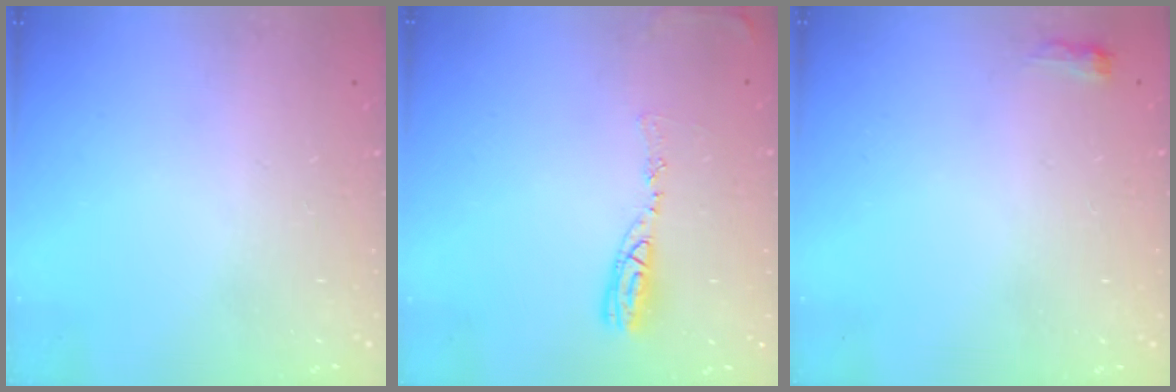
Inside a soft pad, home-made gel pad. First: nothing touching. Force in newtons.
{"total": 8.9, "press": 8.9, "slide": 0.8}
{"total": 9.8, "press": 2.8, "slide": 9.4}